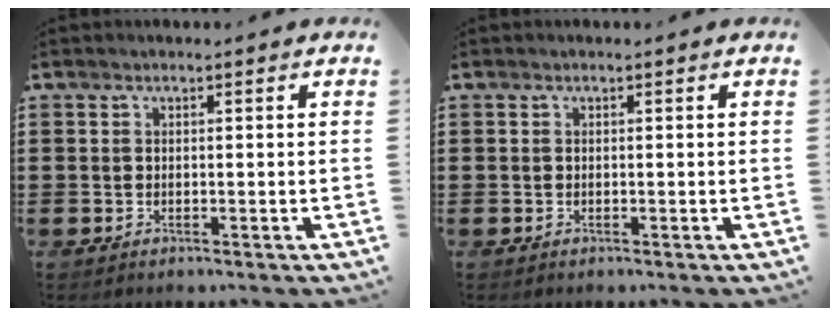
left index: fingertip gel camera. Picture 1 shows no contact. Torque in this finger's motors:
{"motor_torque": [0.08, 0.11, 0.00, 0.00]}